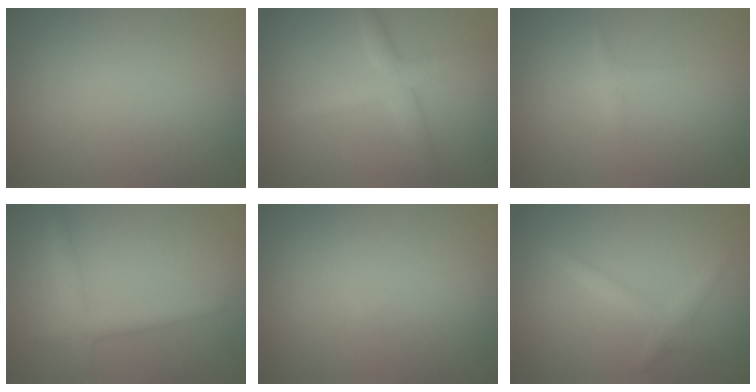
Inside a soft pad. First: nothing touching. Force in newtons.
{"total": 2.8, "press": 2.8, "slide": 0.0}
{"total": 0.9, "press": 0.8, "slide": 0.0}
{"total": 1.3, "press": 1.3, "slide": 0.1}
{"total": 0.0}
{"total": 1.7, "press": 1.7, "slide": 0.1}